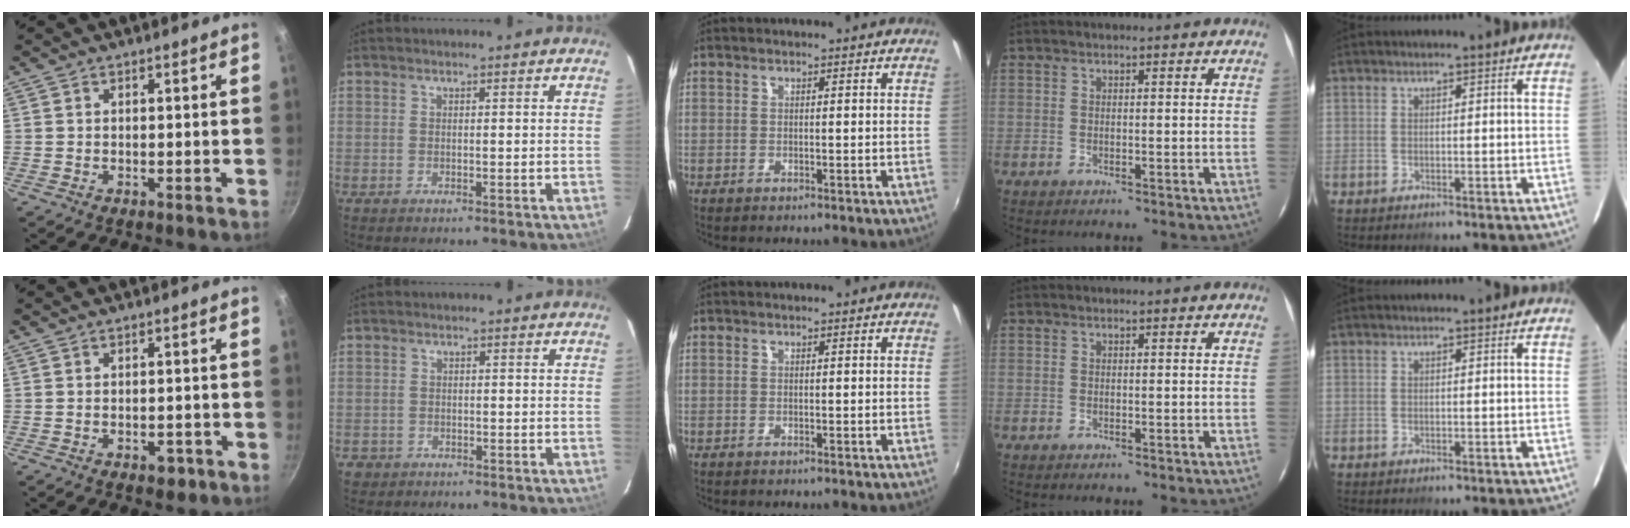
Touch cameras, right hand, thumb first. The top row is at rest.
{"thumb": {"total": 2.8, "force": [-1.5, 1.6, 1.8], "torque": [-0.017, 0.013, -0.013]}, "index": {"total": 2.3, "force": [-0.8, 2.1, 0.4], "torque": [-0.014, 0.003, -0.008]}}